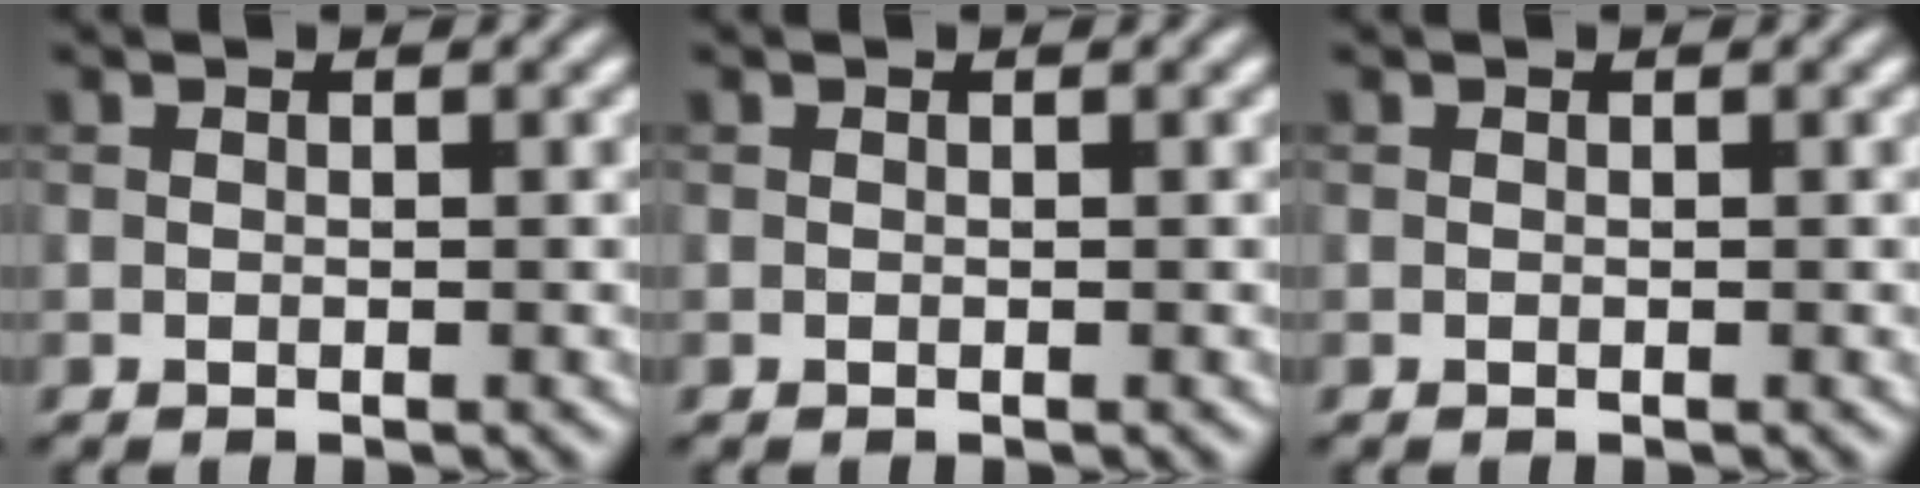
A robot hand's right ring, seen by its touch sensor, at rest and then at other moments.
{"total": 0.0}
{"total": 0.0}